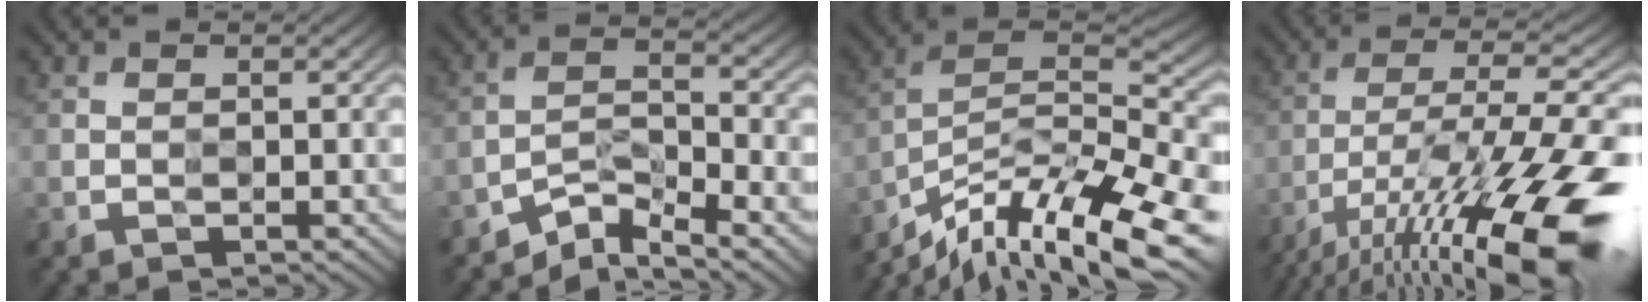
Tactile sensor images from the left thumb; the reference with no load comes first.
{"total": 6.3, "force": [-4.8, 1.6, 3.7], "torque": [-0.065, 0.001, -0.091]}
{"total": 16.8, "force": [-12.1, 5.0, 10.6], "torque": [-0.211, -0.004, -0.200]}
{"total": 19.6, "force": [-11.0, 4.7, 15.6], "torque": [-0.261, -0.003, -0.192]}